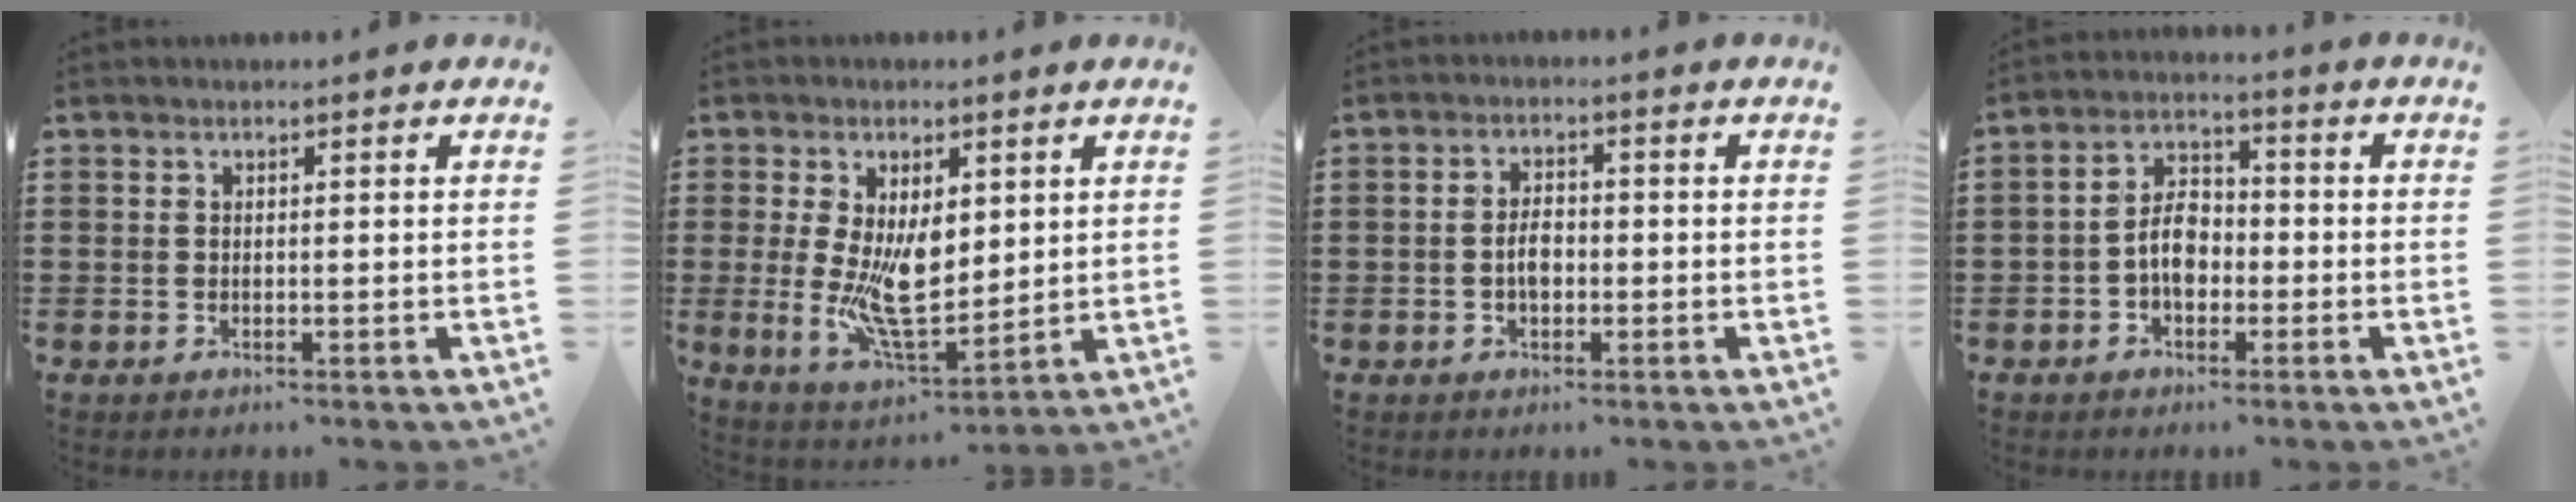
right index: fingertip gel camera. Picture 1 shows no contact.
{"total": 9.6, "force": [0.7, 4.5, 8.4], "torque": [-0.150, -0.018, 0.015]}
{"total": 3.1, "force": [-0.6, 1.6, 2.6], "torque": [-0.052, 0.001, -0.010]}
{"total": 5.4, "force": [-1.3, 3.4, 4.0], "torque": [-0.075, 0.002, -0.027]}